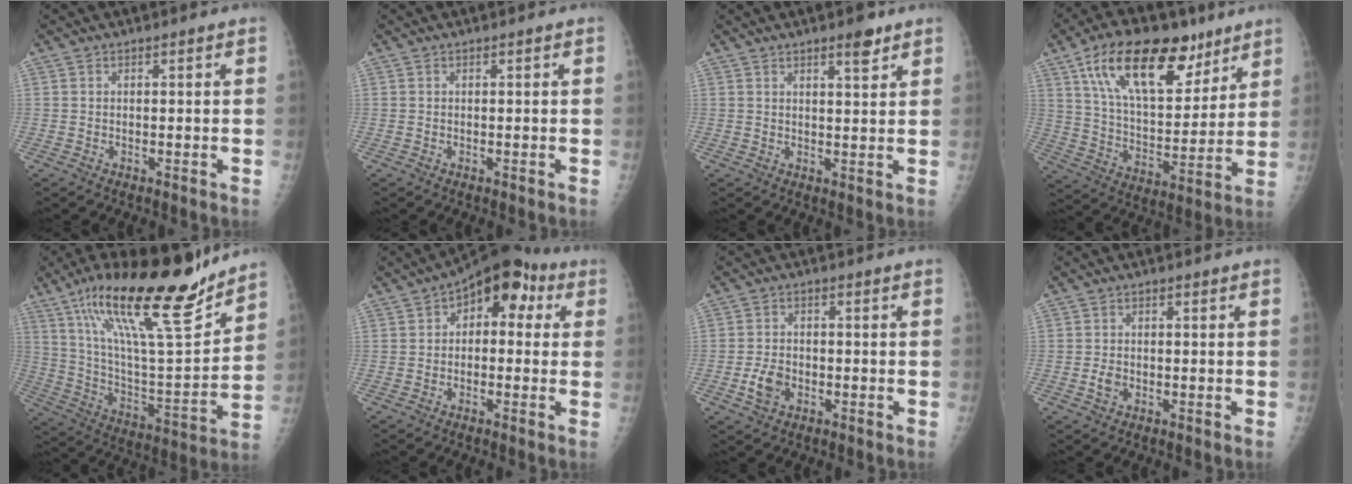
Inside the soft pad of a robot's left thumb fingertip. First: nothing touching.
{"total": 0.0}
{"total": 4.0, "force": [2.8, 1.1, 2.7], "torque": [-0.031, -0.017, 0.039]}
{"total": 22.2, "force": [12.6, 10.8, 14.7], "torque": [-0.209, -0.038, 0.220]}
{"total": 25.6, "force": [17.7, 5.5, 17.7], "torque": [-0.271, -0.069, 0.305]}
{"total": 9.7, "force": [2.5, 6.1, 7.1], "torque": [-0.052, 0.029, 0.021]}
{"total": 4.5, "force": [-1.6, 3.2, 2.8], "torque": [-0.049, 0.009, -0.030]}
{"total": 2.0, "force": [-0.6, 1.5, 1.2], "torque": [-0.018, 0.003, -0.011]}